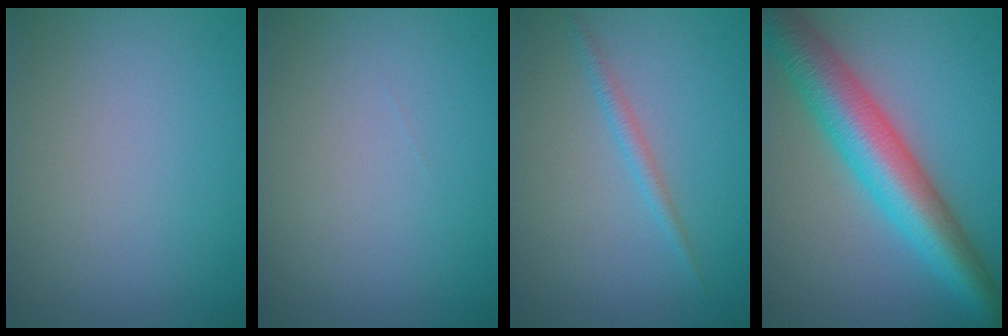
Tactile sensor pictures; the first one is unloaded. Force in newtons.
{"total": 0.0}
{"total": 1.3, "press": 1.3, "slide": 0.1}
{"total": 8.9, "press": 8.9, "slide": 0.2}